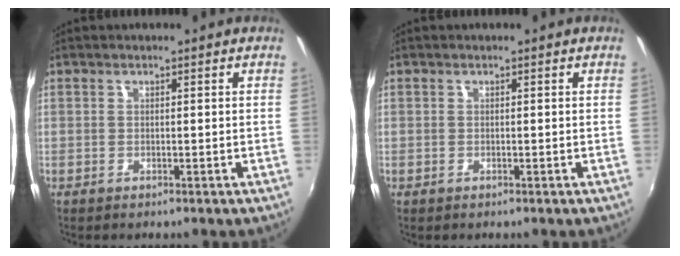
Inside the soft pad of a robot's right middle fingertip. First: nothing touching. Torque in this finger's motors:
{"motor_torque": [0.71, -0.87, 0.08, 0.05]}